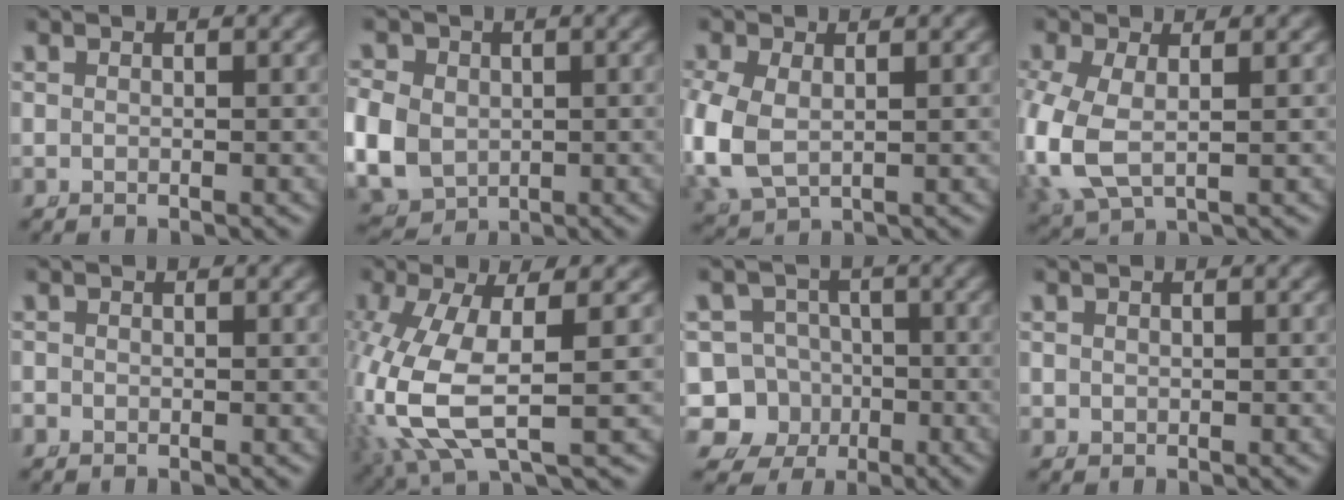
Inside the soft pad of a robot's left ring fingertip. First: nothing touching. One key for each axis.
{"total": 7.7, "fx": -1.3, "fy": 6.8, "fz": 3.4, "tx": -0.099, "ty": -0.042, "tz": -0.005}
{"total": 5.0, "fx": -0.3, "fy": 3.9, "fz": 3.1, "tx": -0.109, "ty": -0.027, "tz": 0.016}
{"total": 6.4, "fx": -0.7, "fy": 4.6, "fz": 4.4, "tx": -0.145, "ty": -0.033, "tz": 0.009}
{"total": 1.0, "fx": -0.5, "fy": 0.9, "fz": 0.1, "tx": -0.009, "ty": -0.007, "tz": -0.009}
{"total": 8.1, "fx": -0.5, "fy": 4.4, "fz": 6.7, "tx": -0.184, "ty": -0.036, "tz": 0.013}
{"total": 15.2, "fx": -4.1, "fy": 14.2, "fz": 3.5, "tx": -0.106, "ty": -0.081, "tz": -0.068}
{"total": 1.0, "fx": 0.1, "fy": 0.9, "fz": 0.2, "tx": -0.011, "ty": -0.010, "tz": 0.007}